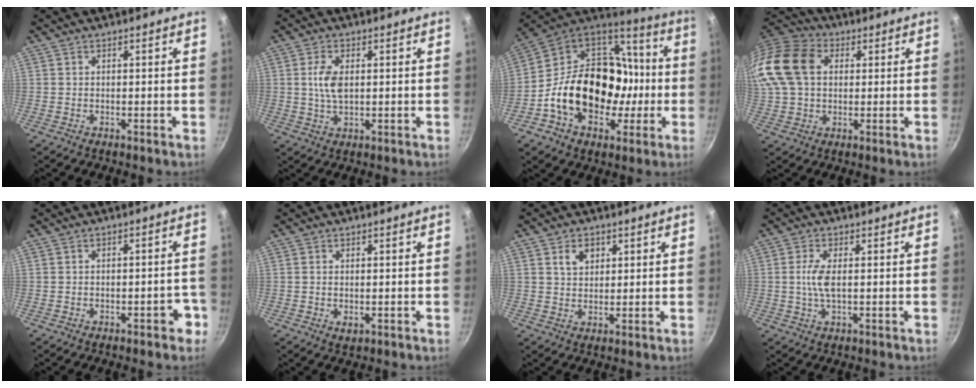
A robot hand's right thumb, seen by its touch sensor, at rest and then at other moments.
{"total": 5.4, "force": [0.7, 2.9, 4.5], "torque": [-0.085, 0.000, 0.014]}
{"total": 26.2, "force": [-3.9, 19.5, 17.0], "torque": [-0.262, 0.057, -0.055]}
{"total": 18.3, "force": [3.7, 13.4, 11.9], "torque": [-0.247, 0.027, 0.056]}
{"total": 3.8, "force": [-2.1, 1.8, 2.5], "torque": [-0.005, 0.031, -0.019]}
{"total": 1.7, "force": [-0.2, 1.0, 1.4], "torque": [-0.023, -0.005, -0.001]}
{"total": 4.1, "force": [1.7, 3.0, 2.2], "torque": [-0.021, -0.002, 0.030]}
{"total": 4.3, "force": [0.1, 1.5, 4.1], "torque": [-0.094, 0.001, 0.000]}